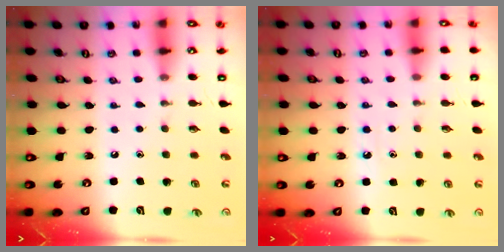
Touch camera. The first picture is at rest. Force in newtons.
{"total": 5.6, "press": 5.6, "slide": 0.7}